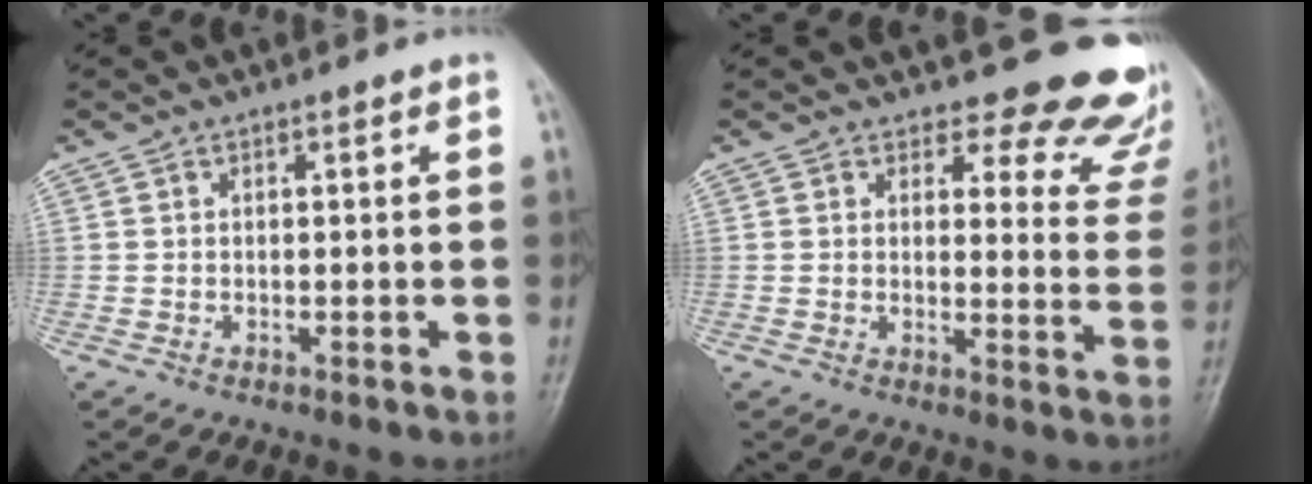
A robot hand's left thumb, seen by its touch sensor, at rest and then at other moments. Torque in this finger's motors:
{"motor_torque": [0.39, 0.27, -0.17, -0.18, 0.07]}